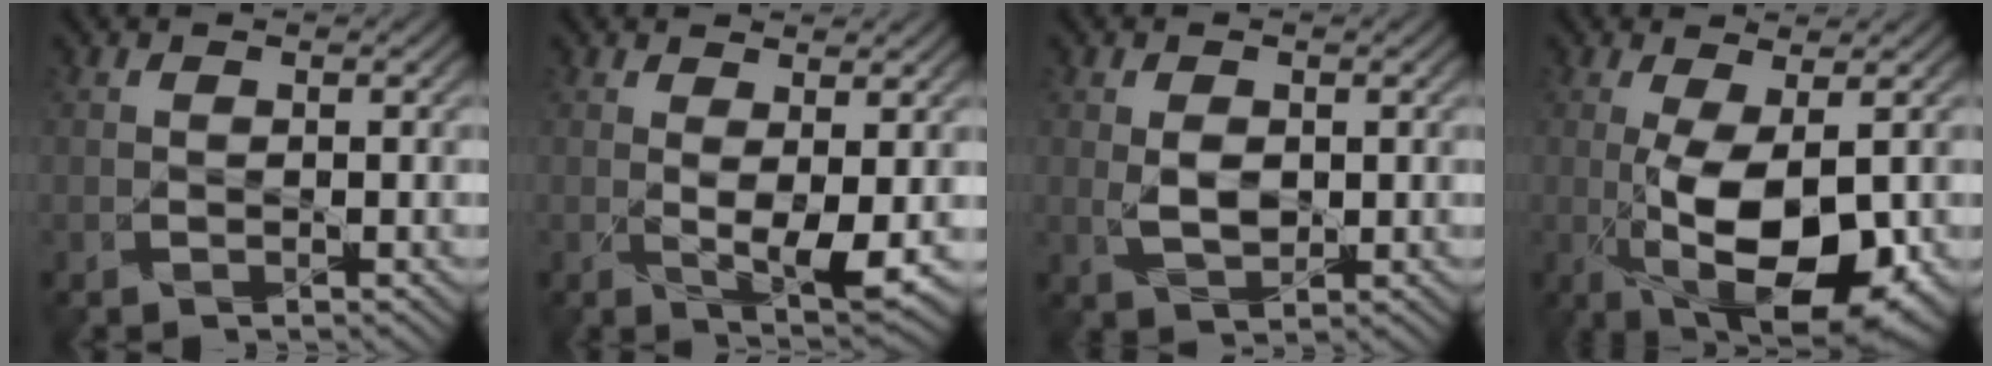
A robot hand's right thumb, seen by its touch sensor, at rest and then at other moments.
{"total": 4.2, "force": [0.1, 1.1, 4.0], "torque": [-0.093, -0.009, 0.009]}
{"total": 2.7, "force": [0.5, 1.6, 2.2], "torque": [-0.055, -0.002, 0.007]}
{"total": 11.0, "force": [-2.3, 4.2, 9.9], "torque": [-0.199, -0.026, -0.025]}